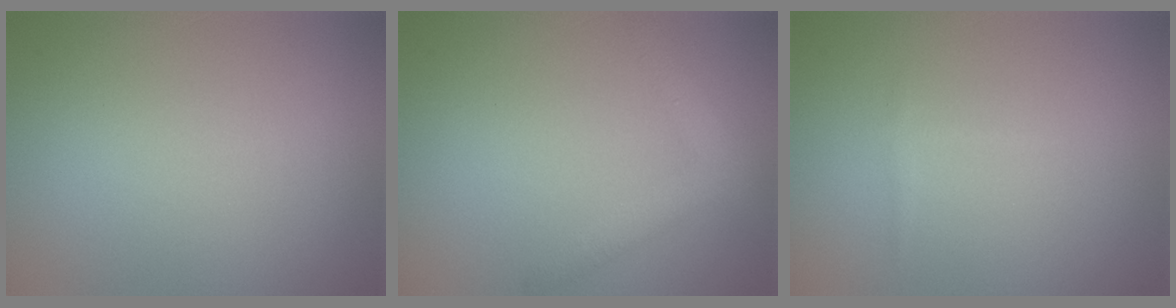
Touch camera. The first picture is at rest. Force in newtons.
{"total": 2.9, "press": 2.9, "slide": 0.1}
{"total": 0.6, "press": 0.6, "slide": 0.0}